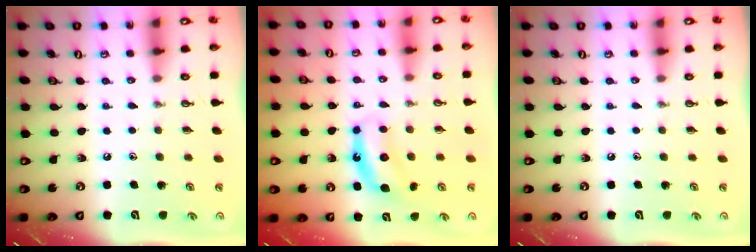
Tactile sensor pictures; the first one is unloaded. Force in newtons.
{"total": 7.4, "press": 7.4, "slide": 0.4}
{"total": 0.0}